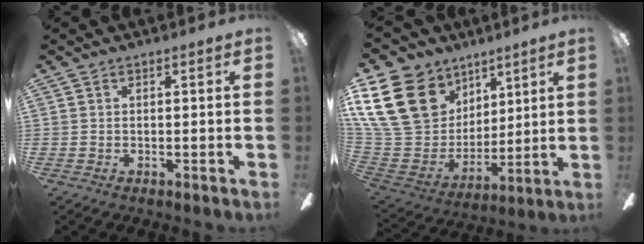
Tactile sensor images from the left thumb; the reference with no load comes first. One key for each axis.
{"total": 24.7, "fx": 10.9, "fy": 18.2, "fz": 12.6, "tx": -0.276, "ty": -0.039, "tz": 0.219}